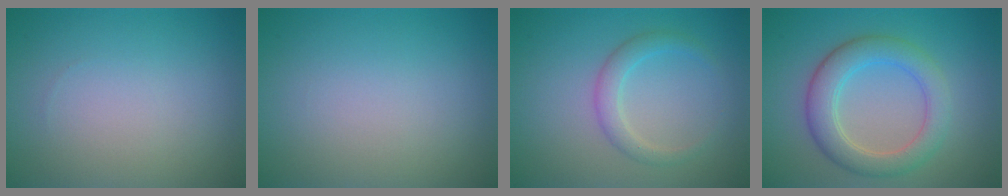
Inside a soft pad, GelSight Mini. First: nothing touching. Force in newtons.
{"total": 0.0}
{"total": 2.2, "press": 2.2, "slide": 0.0}
{"total": 4.7, "press": 4.7, "slide": 0.1}